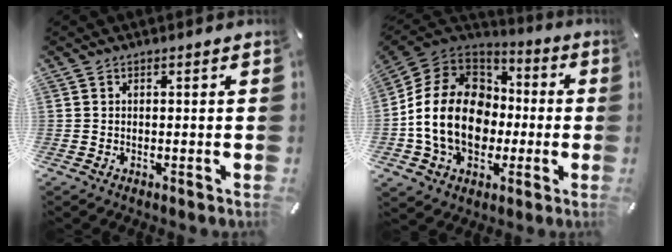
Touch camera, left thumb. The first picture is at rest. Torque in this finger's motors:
{"motor_torque": [2.04, 2.96, 2.77, 0.00, 0.32]}